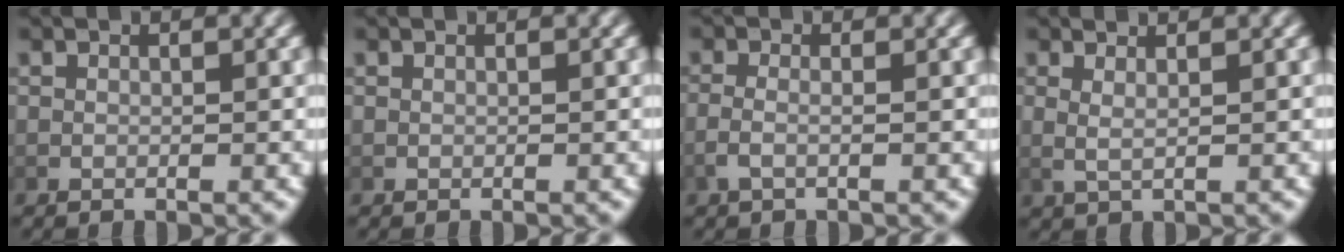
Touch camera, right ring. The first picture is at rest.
{"total": 0.0}
{"total": 1.7, "force": [-0.8, 0.4, 1.4], "torque": [-0.042, -0.010, -0.010]}
{"total": 2.1, "force": [1.0, 0.7, 1.7], "torque": [-0.031, -0.007, 0.024]}